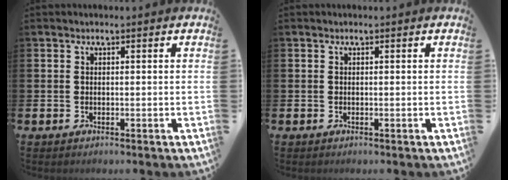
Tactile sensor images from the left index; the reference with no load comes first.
{"total": 0.0}